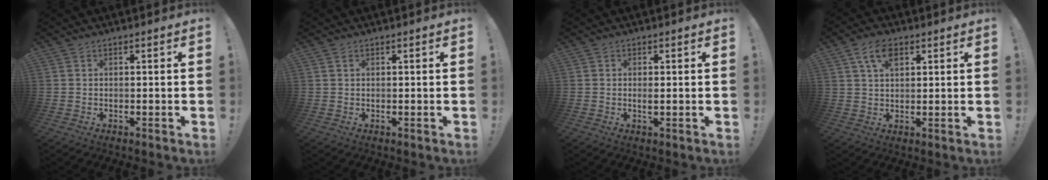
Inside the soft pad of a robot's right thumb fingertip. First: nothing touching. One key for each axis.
{"total": 1.0, "fx": 0.6, "fy": 0.5, "fz": 0.6, "tx": -0.003, "ty": -0.002, "tz": 0.010}
{"total": 1.3, "fx": 0.2, "fy": 0.3, "fz": 1.3, "tx": -0.018, "ty": -0.004, "tz": 0.002}
{"total": 7.2, "fx": 3.4, "fy": 3.8, "fz": 5.0, "tx": -0.096, "ty": -0.001, "tz": 0.064}